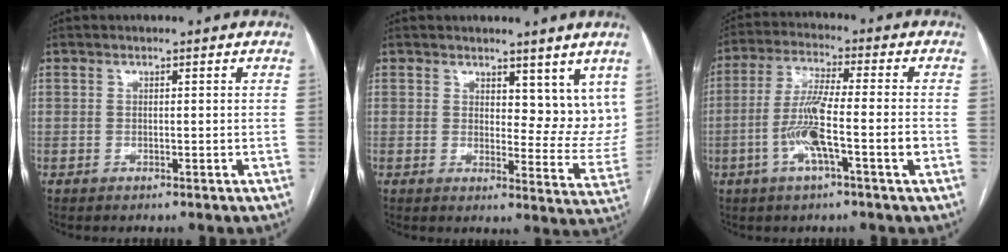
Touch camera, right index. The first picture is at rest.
{"total": 8.7, "force": [6.1, 4.1, 4.6], "torque": [-0.040, -0.022, 0.078]}
{"total": 9.7, "force": [-2.9, 0.4, 9.3], "torque": [-0.179, 0.003, -0.059]}